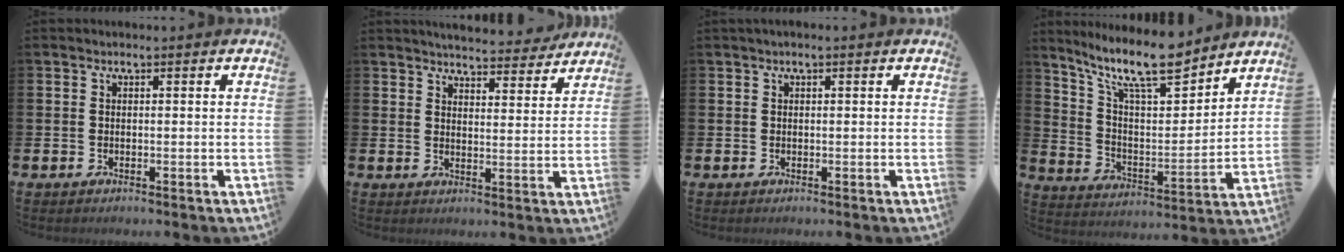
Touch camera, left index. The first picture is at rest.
{"total": 5.1, "force": [5.1, 0.6, 0.3], "torque": [-0.016, -0.038, 0.089]}
{"total": 0.5, "force": [0.3, 0.1, 0.5], "torque": [-0.009, 0.002, 0.004]}
{"total": 12.5, "force": [10.4, 3.2, 6.2], "torque": [-0.145, -0.055, 0.185]}